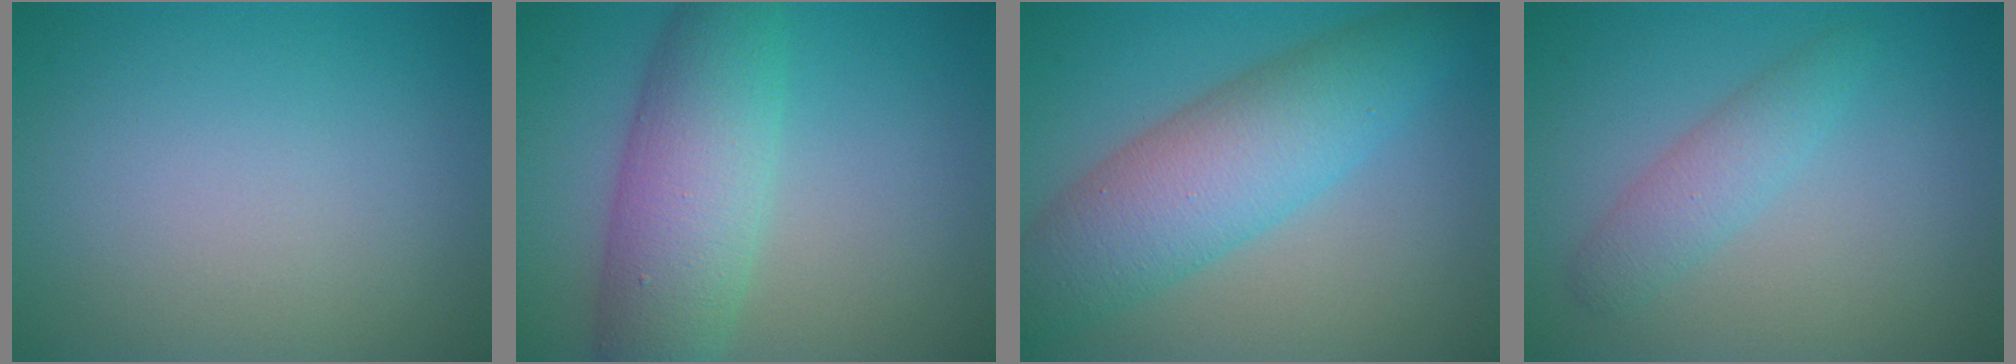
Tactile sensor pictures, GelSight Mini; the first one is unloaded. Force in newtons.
{"total": 7.1, "press": 7.1, "slide": 0.1}
{"total": 7.8, "press": 7.8, "slide": 0.1}
{"total": 2.4, "press": 2.4, "slide": 0.1}